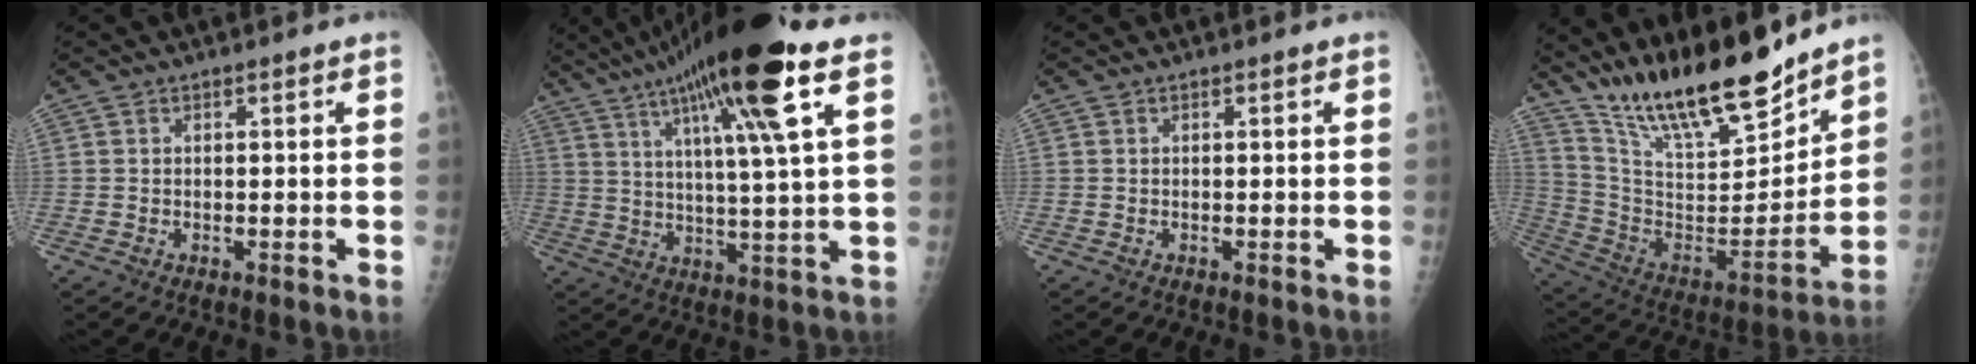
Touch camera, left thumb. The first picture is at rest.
{"total": 20.3, "force": [10.6, 1.8, 17.2], "torque": [-0.290, -0.011, 0.173]}
{"total": 0.0}
{"total": 23.0, "force": [18.9, 5.7, 11.8], "torque": [-0.168, -0.103, 0.334]}